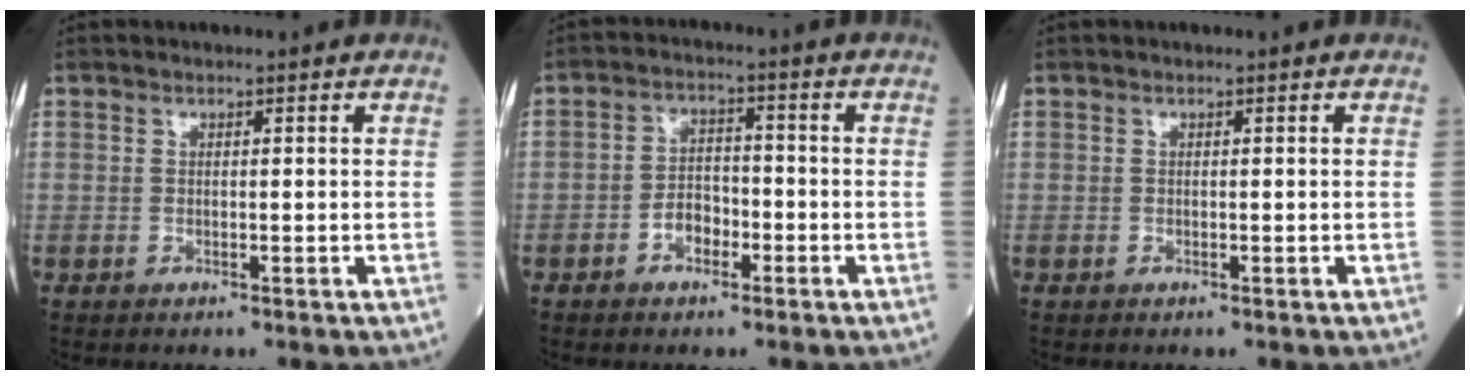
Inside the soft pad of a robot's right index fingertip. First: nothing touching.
{"total": 4.0, "force": [-1.9, 2.5, 2.5], "torque": [-0.039, 0.012, -0.036]}
{"total": 0.0}